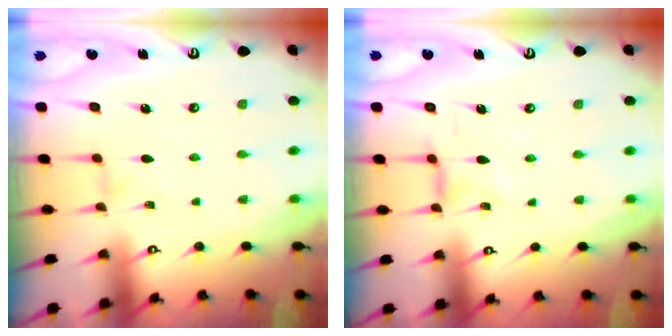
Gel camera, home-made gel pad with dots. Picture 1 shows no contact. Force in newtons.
{"total": 1.3, "press": 1.3, "slide": 0.2}